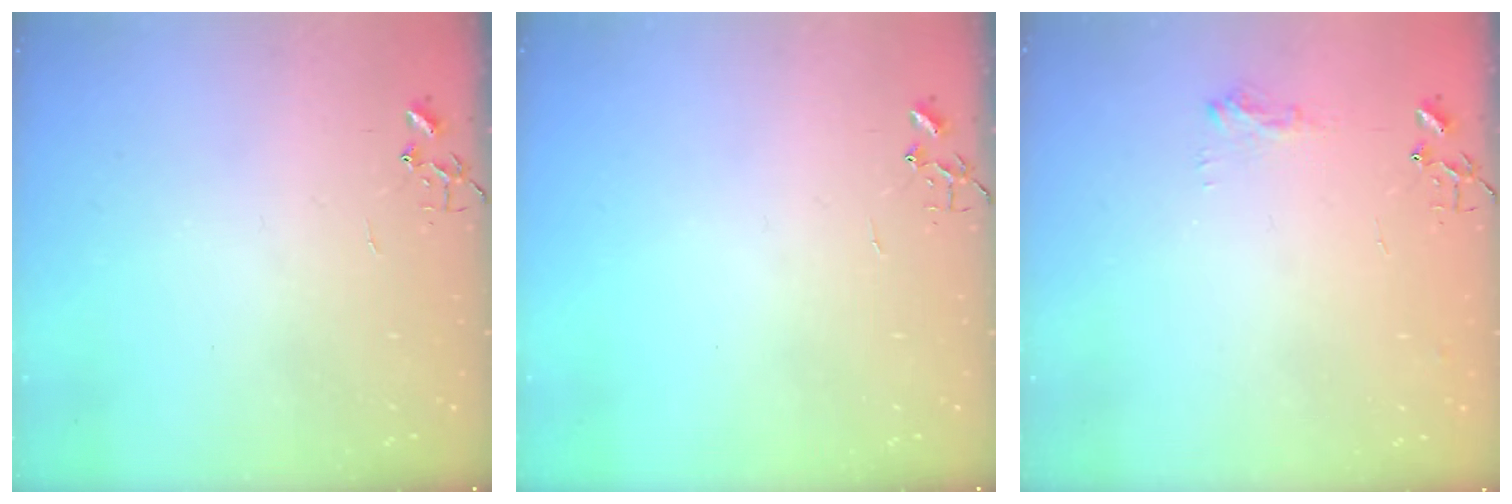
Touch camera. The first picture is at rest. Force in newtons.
{"total": 0.0}
{"total": 8.2, "press": 8.2, "slide": 0.9}